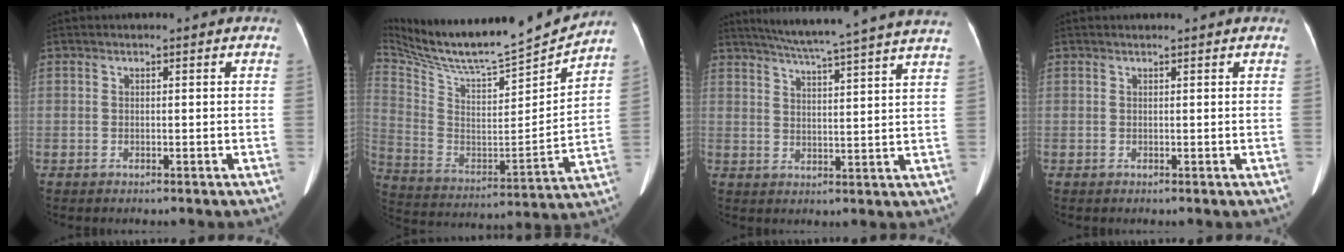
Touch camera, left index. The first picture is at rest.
{"total": 21.0, "force": [19.6, 0.4, 7.5], "torque": [-0.157, -0.047, 0.321]}
{"total": 20.6, "force": [18.3, -1.3, 9.4], "torque": [-0.155, -0.017, 0.235]}
{"total": 0.8, "force": [0.8, 0.0, 0.2], "torque": [-0.007, 0.011, 0.015]}